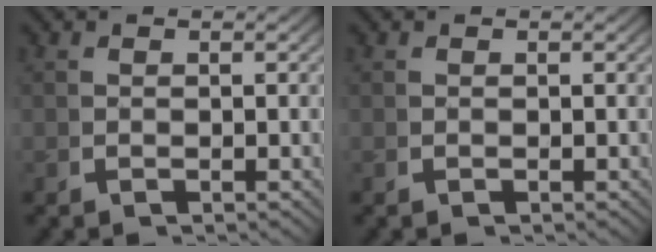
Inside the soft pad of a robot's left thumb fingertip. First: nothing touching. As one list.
[{"total": 0.0}]